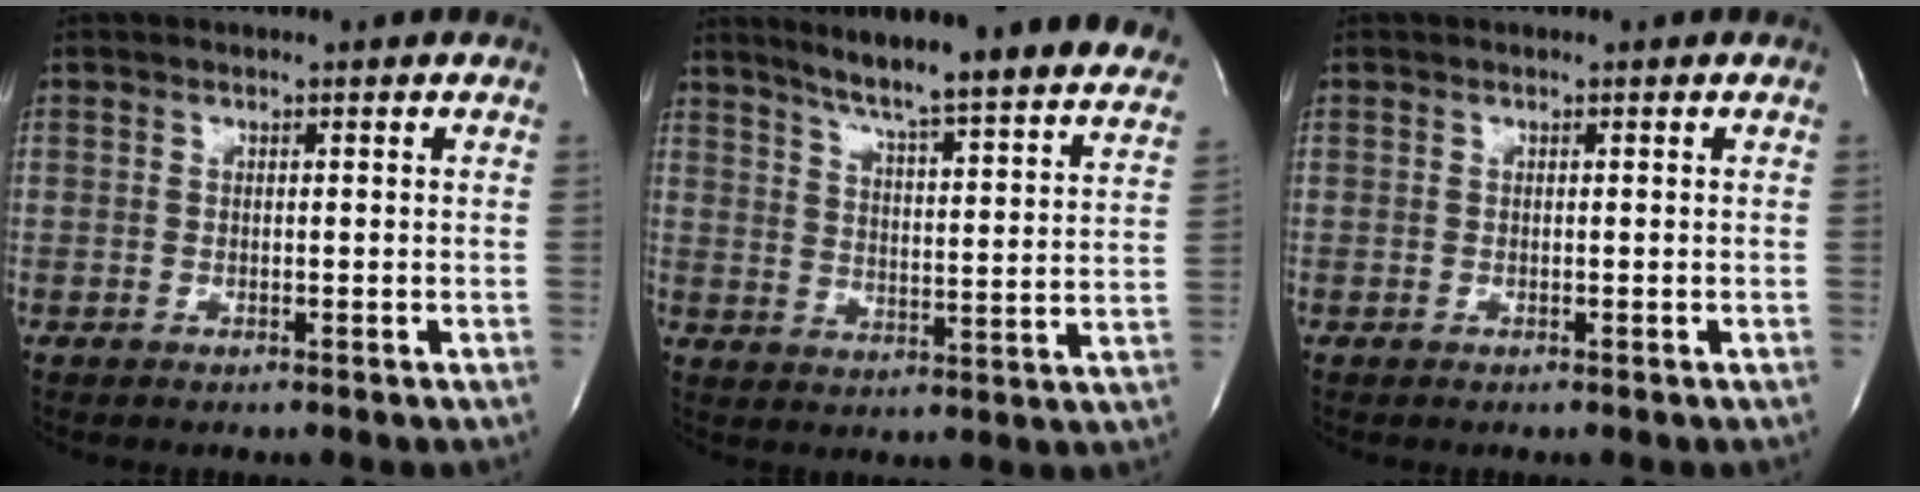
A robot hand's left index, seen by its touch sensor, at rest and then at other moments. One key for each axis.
{"total": 26.0, "fx": 22.9, "fy": 1.0, "fz": 12.1, "tx": -0.177, "ty": -0.059, "tz": 0.284}
{"total": 0.0}